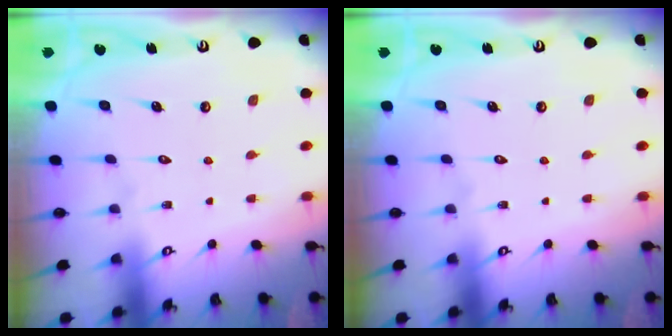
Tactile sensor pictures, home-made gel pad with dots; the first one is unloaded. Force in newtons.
{"total": 0.0}